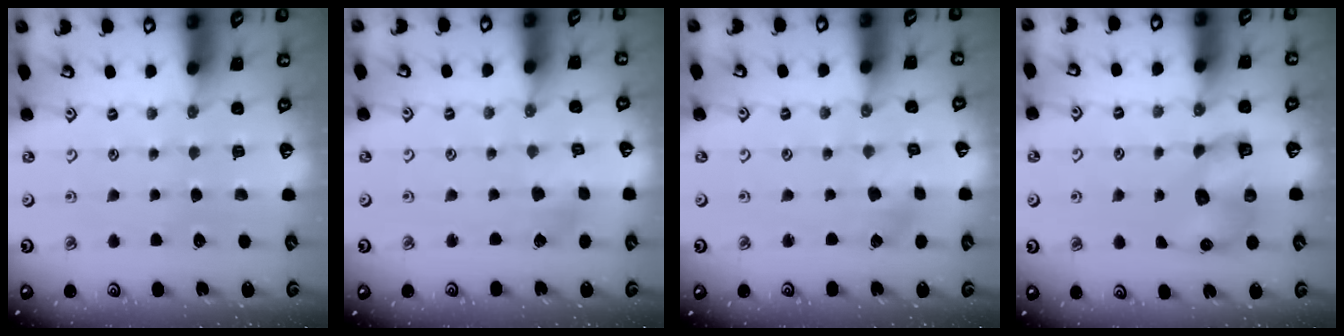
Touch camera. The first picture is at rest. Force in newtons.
{"total": 2.2, "press": 2.2, "slide": 0.2}
{"total": 2.1, "press": 2.1, "slide": 0.3}
{"total": 8.4, "press": 8.4, "slide": 0.5}